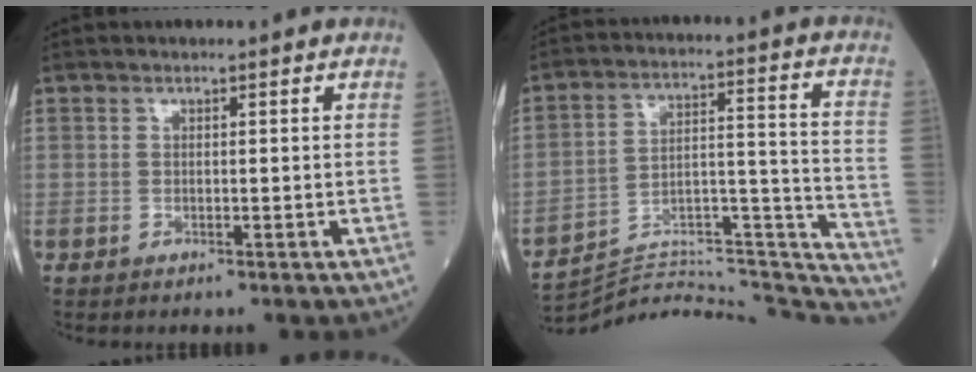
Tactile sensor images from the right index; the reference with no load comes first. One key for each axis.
{"total": 27.6, "fx": -26.9, "fy": 2.6, "fz": 5.3, "tx": -0.050, "ty": 0.028, "tz": -0.378}